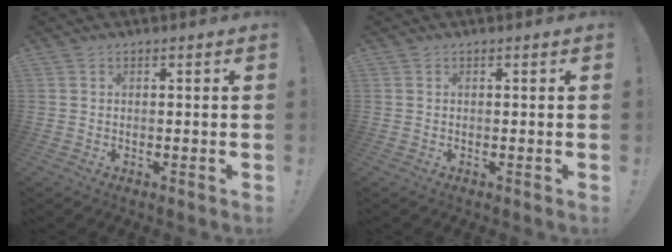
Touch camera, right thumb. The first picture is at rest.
{"total": 0.0}